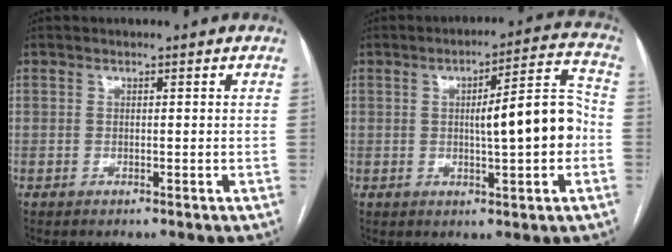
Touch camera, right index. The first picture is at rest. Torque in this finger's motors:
{"motor_torque": [1.08, 0.18, 0.28, 0.12]}